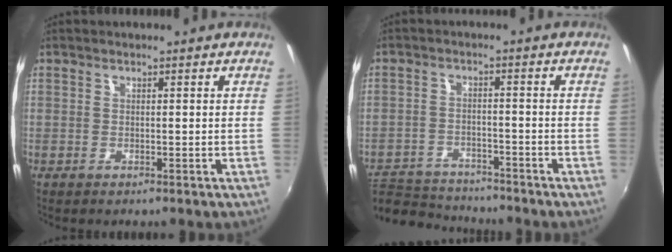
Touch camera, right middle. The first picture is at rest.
{"total": 11.1, "force": [-10.0, 3.9, 2.6], "torque": [-0.076, 0.006, -0.163]}